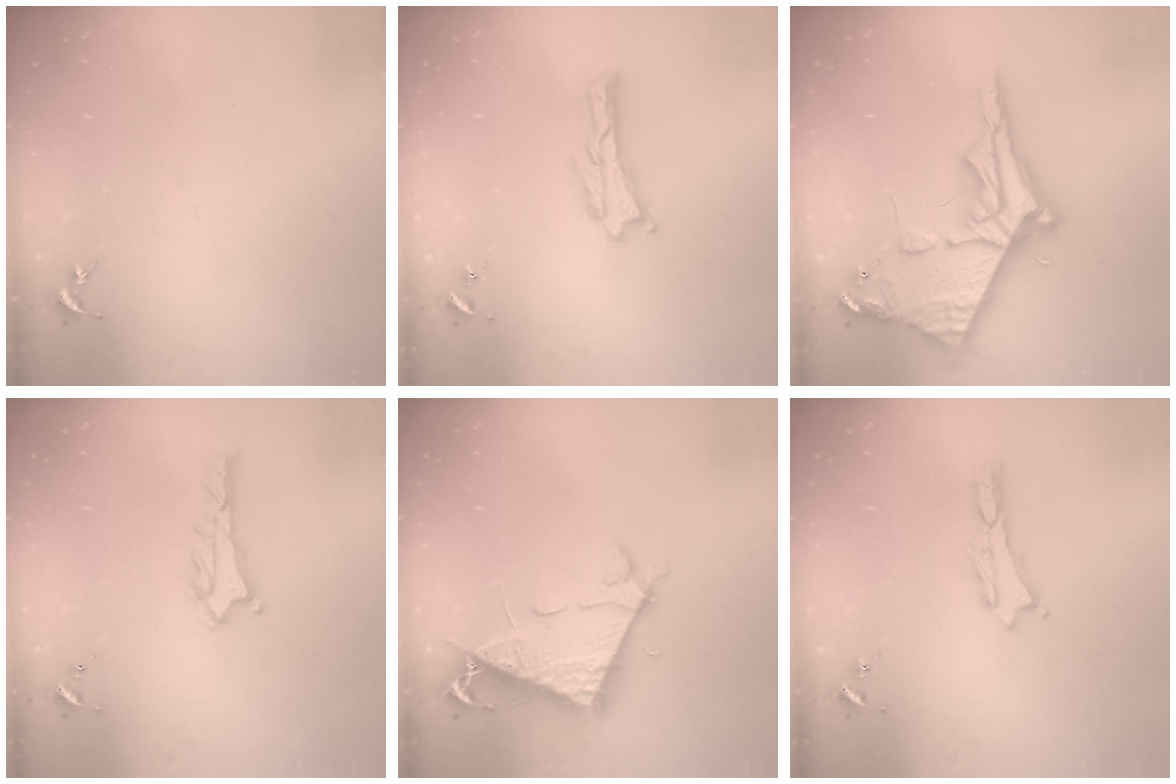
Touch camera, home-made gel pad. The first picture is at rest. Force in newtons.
{"total": 0.0}
{"total": 10.0, "press": 10.0, "slide": 0.8}
{"total": 0.7, "press": 0.7, "slide": 0.1}
{"total": 7.2, "press": 7.2, "slide": 0.9}
{"total": 0.0}